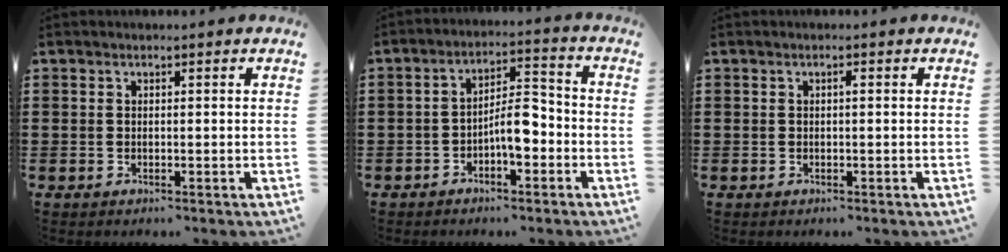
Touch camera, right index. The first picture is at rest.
{"total": 6.0, "force": [-2.5, 2.3, 4.9], "torque": [-0.085, 0.014, -0.047]}
{"total": 0.6, "force": [0.0, 0.0, 0.6], "torque": [-0.010, -0.003, 0.001]}